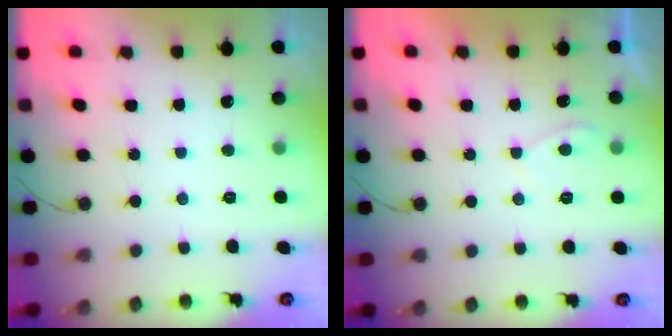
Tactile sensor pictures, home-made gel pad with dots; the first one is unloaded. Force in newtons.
{"total": 1.3, "press": 1.2, "slide": 0.6}